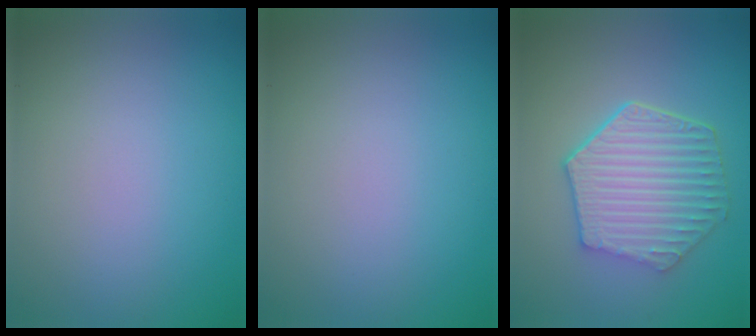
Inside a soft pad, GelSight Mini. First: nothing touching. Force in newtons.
{"total": 0.0}
{"total": 6.5, "press": 4.9, "slide": 4.3}